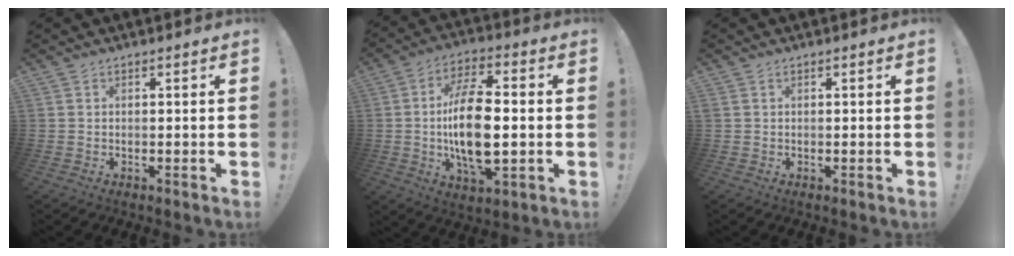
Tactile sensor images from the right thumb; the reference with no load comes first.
{"total": 17.3, "force": [-1.1, 8.2, 15.2], "torque": [-0.290, 0.000, -0.023]}
{"total": 0.0}